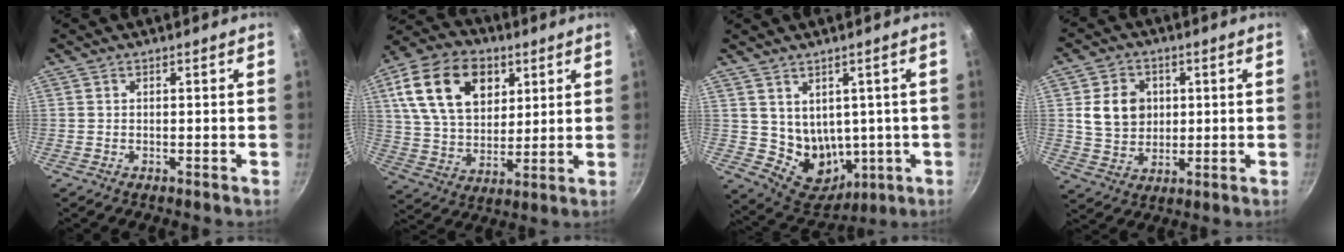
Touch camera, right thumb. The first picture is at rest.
{"total": 19.6, "force": [7.3, 13.2, 12.4], "torque": [-0.202, -0.011, 0.126]}
{"total": 10.4, "force": [1.1, 8.5, 6.0], "torque": [-0.066, -0.019, 0.048]}
{"total": 9.5, "force": [1.7, 7.9, 5.0], "torque": [-0.062, -0.004, 0.032]}